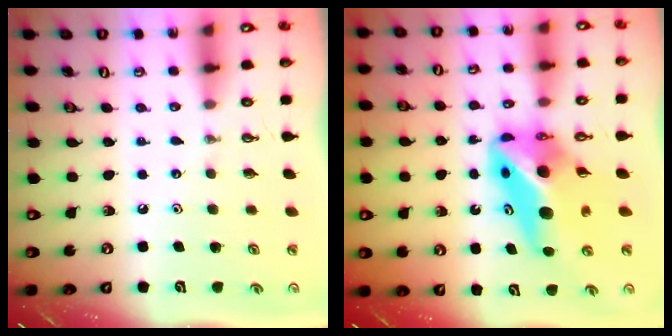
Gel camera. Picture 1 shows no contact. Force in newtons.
{"total": 12.6, "press": 12.6, "slide": 1.0}